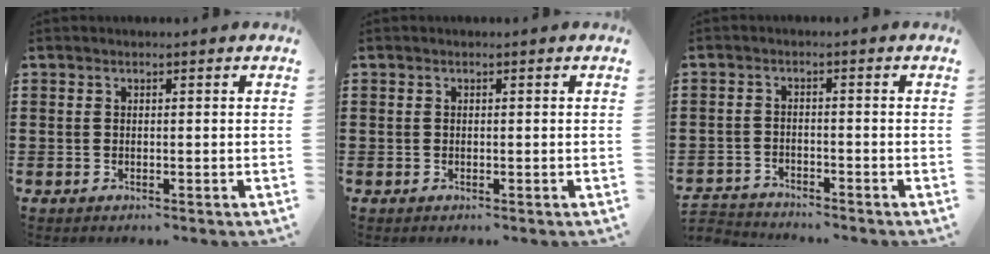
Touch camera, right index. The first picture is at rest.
{"total": 0.0}
{"total": 2.6, "force": [-2.5, 0.2, -0.3], "torque": [-0.004, 0.000, -0.057]}